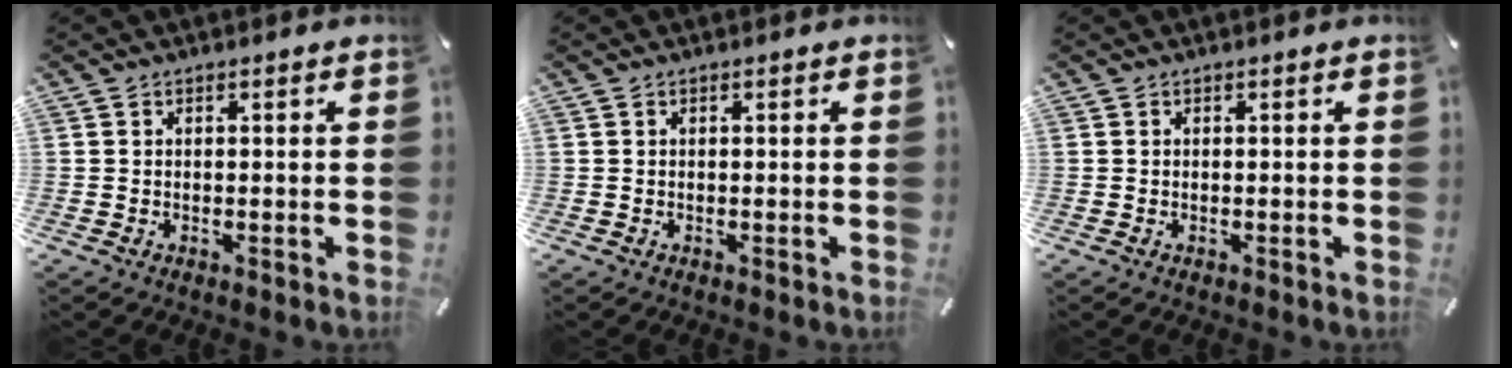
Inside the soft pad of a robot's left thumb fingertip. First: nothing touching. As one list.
[{"total": 0.0}, {"total": 0.0}]